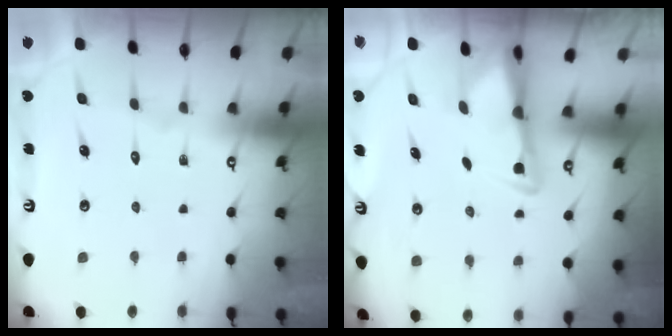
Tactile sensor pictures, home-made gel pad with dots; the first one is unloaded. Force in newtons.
{"total": 2.8, "press": 2.8, "slide": 0.5}